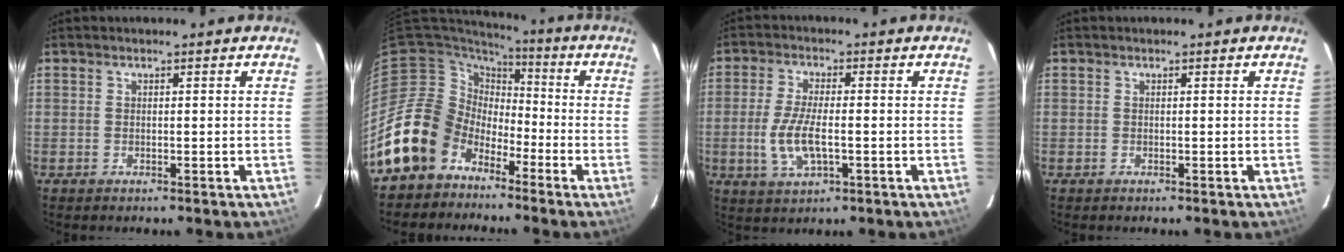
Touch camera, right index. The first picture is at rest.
{"total": 13.8, "force": [-7.8, 11.0, 2.7], "torque": [-0.082, 0.026, -0.137]}
{"total": 7.9, "force": [-1.7, 3.0, 7.1], "torque": [-0.149, -0.008, -0.031]}
{"total": 0.0}